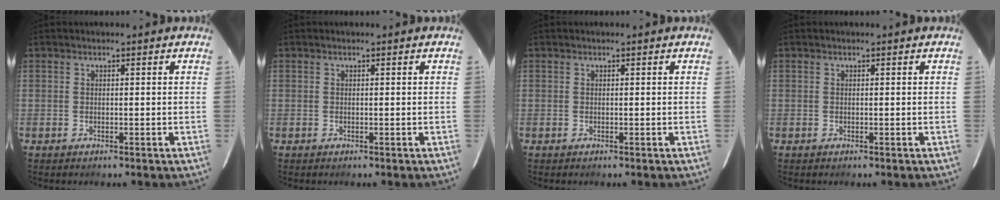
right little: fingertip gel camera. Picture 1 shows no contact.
{"total": 0.0}
{"total": 0.0}
{"total": 0.0}